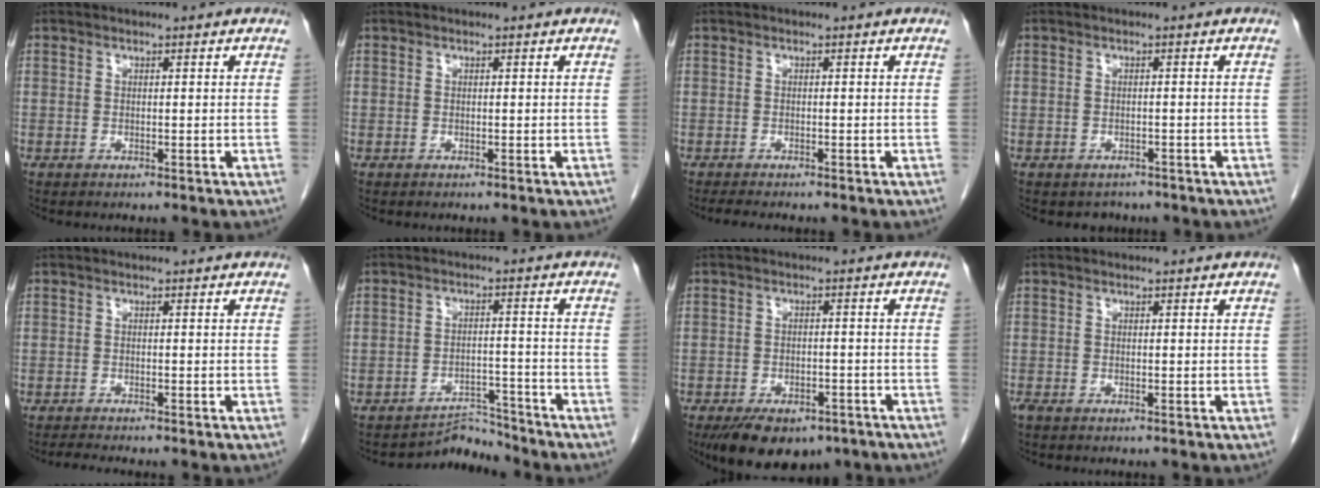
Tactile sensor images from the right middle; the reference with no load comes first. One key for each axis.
{"total": 0.0}
{"total": 2.3, "fx": -2.0, "fy": 0.2, "fz": 1.2, "tx": -0.022, "ty": -0.006, "tz": -0.030}
{"total": 2.3, "fx": -1.7, "fy": 1.4, "fz": 0.1, "tx": -0.008, "ty": 0.004, "tz": -0.024}
{"total": 1.8, "fx": -1.6, "fy": -0.4, "fz": 0.5, "tx": -0.018, "ty": -0.007, "tz": -0.031}
{"total": 4.2, "fx": -4.0, "fy": 0.4, "fz": -1.3, "tx": 0.027, "ty": 0.013, "tz": -0.061}
{"total": 10.8, "fx": -7.6, "fy": 5.3, "fz": 5.6, "tx": -0.087, "ty": -0.002, "tz": -0.111}
{"total": 0.8, "fx": -0.6, "fy": 0.2, "fz": 0.4, "tx": -0.013, "ty": -0.003, "tz": -0.011}